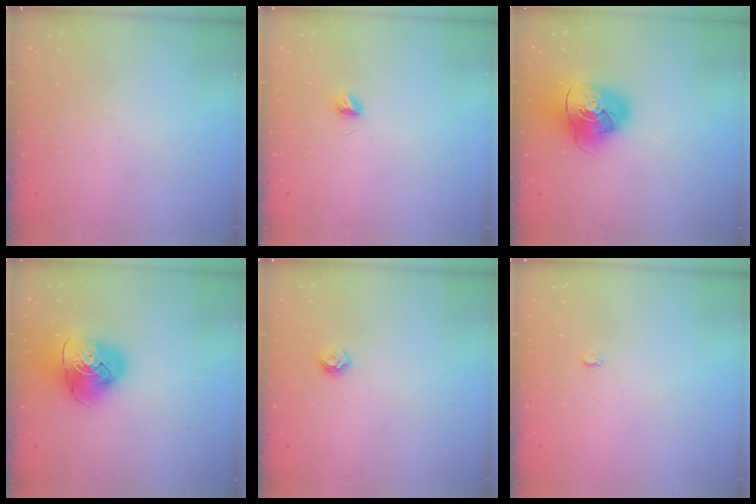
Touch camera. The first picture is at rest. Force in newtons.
{"total": 3.4, "press": 3.4, "slide": 0.4}
{"total": 16.2, "press": 16.0, "slide": 2.4}
{"total": 13.4, "press": 13.3, "slide": 1.7}
{"total": 6.1, "press": 6.1, "slide": 0.8}
{"total": 2.6, "press": 2.6, "slide": 0.3}